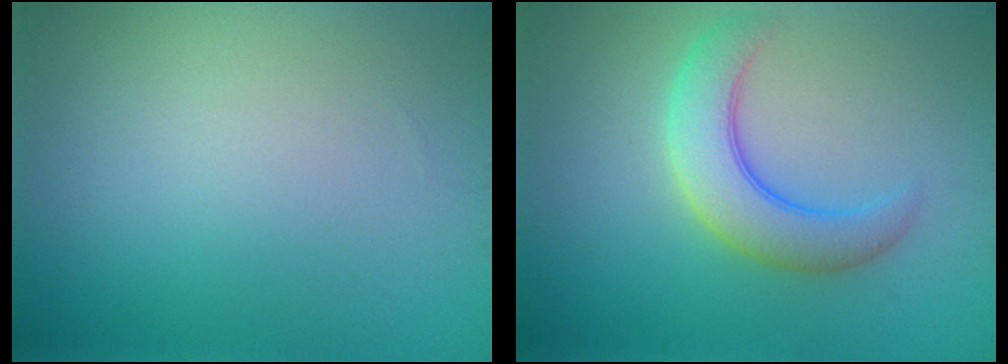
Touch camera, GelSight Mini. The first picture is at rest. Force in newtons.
{"total": 4.7, "press": 4.7, "slide": 0.3}